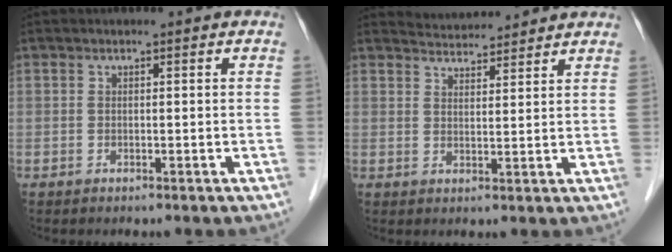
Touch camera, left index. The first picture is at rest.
{"total": 5.4, "force": [5.4, 0.5, 0.3], "torque": [-0.013, 0.021, 0.080]}